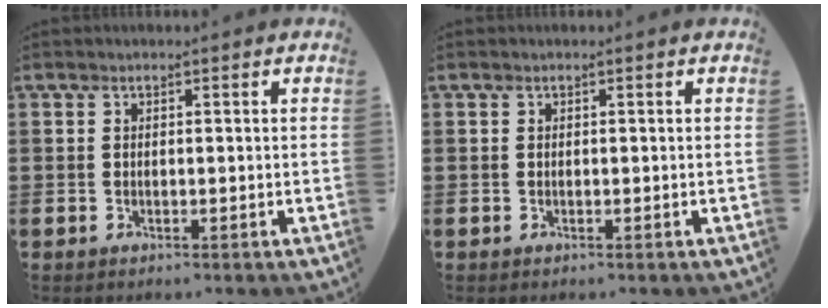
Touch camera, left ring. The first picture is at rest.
{"total": 0.0}